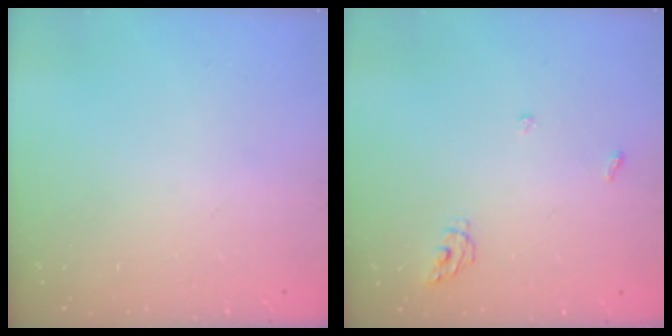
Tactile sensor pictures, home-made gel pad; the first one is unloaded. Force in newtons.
{"total": 5.2, "press": 5.1, "slide": 0.3}